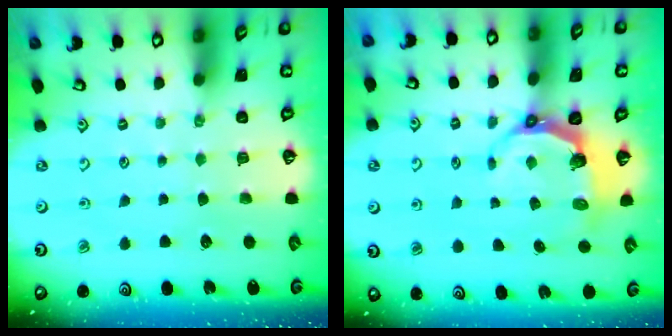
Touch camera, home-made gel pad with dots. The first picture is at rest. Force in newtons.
{"total": 6.3, "press": 4.8, "slide": 4.1}